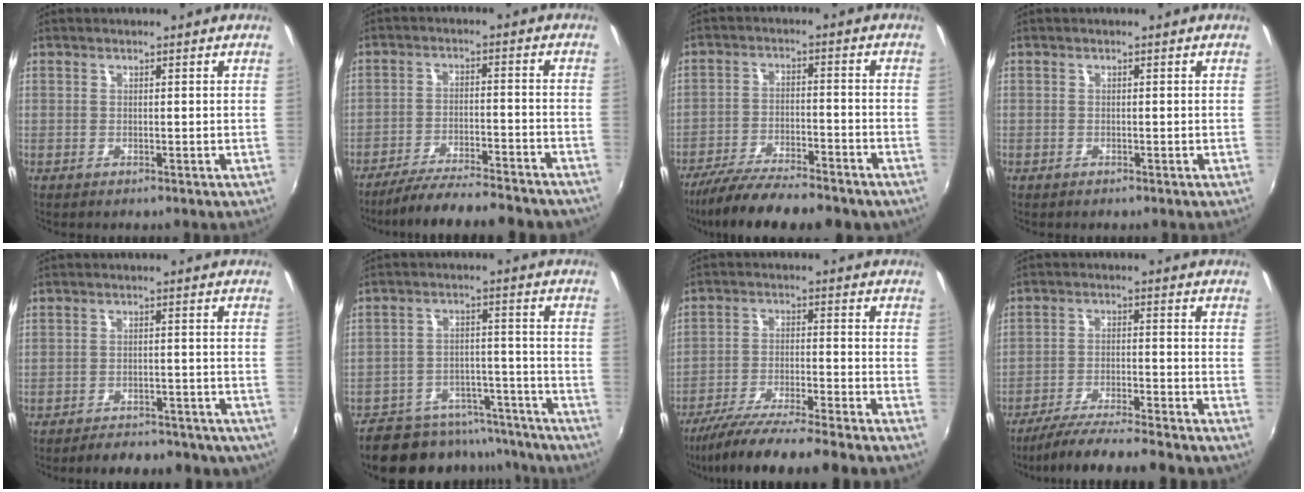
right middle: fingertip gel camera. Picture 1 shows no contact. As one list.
[{"total": 18.5, "force": [-16.5, 2.4, 7.9], "torque": [-0.145, -0.024, -0.232]}, {"total": 16.4, "force": [-13.5, 3.5, 8.5], "torque": [-0.166, -0.034, -0.210]}, {"total": 0.6, "force": [-0.4, 0.4, 0.0], "torque": [-0.001, 0.002, -0.008]}, {"total": 14.0, "force": [-11.9, 5.0, 5.6], "torque": [-0.106, 0.002, -0.137]}, {"total": 20.0, "force": [-17.6, 7.5, 6.1], "torque": [-0.130, 0.032, -0.225]}, {"total": 14.6, "force": [-12.7, -1.9, 7.0], "torque": [-0.141, -0.036, -0.211]}, {"total": 14.0, "force": [-12.5, -0.4, 6.2], "torque": [-0.125, -0.021, -0.199]}]